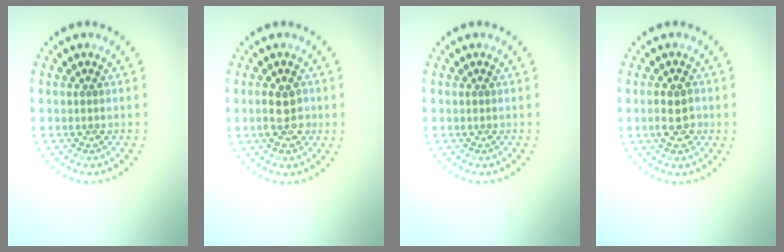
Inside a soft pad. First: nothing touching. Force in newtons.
{"total": 2.8, "press": 2.8, "slide": 0.3}
{"total": 0.0}
{"total": 2.6, "press": 2.5, "slide": 0.4}